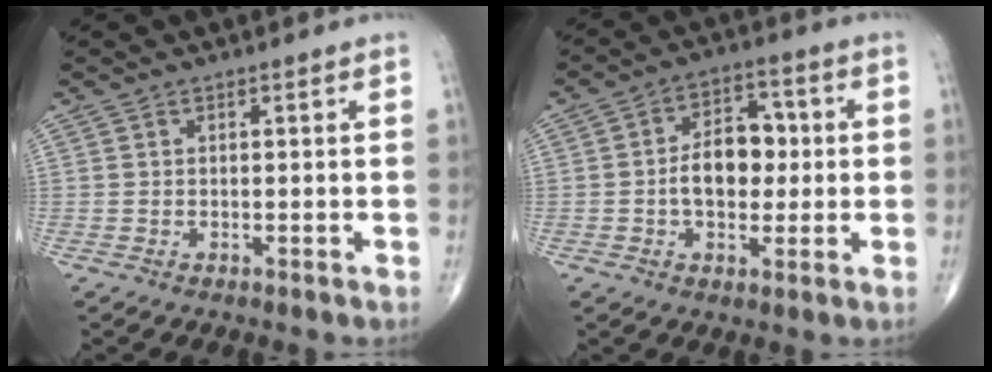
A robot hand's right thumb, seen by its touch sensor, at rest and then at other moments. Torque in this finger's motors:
{"motor_torque": [1.06, 1.33, 0.80, -0.10, 0.06]}